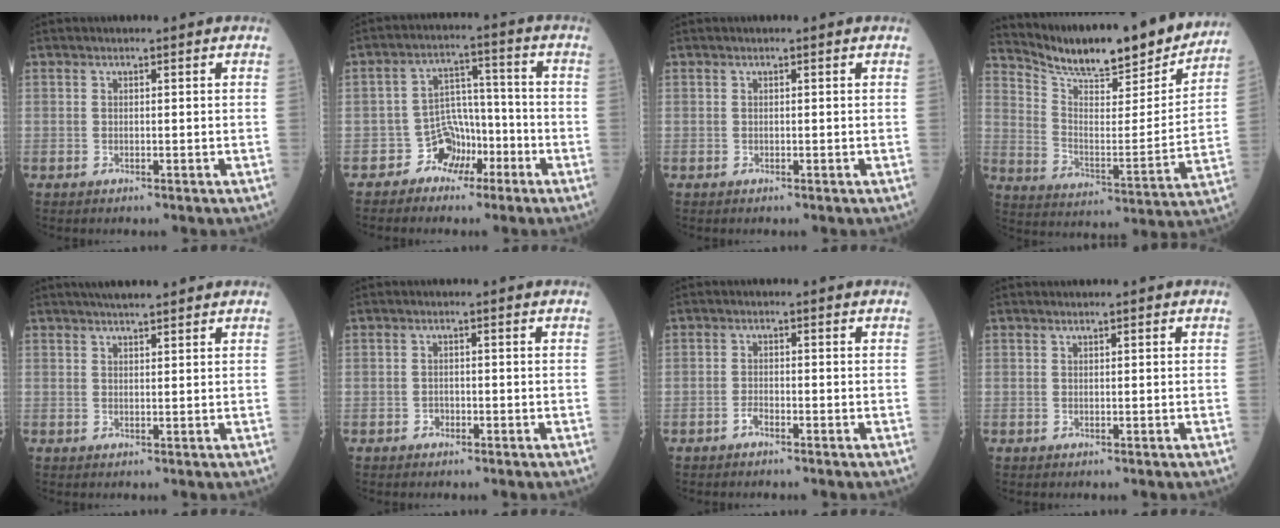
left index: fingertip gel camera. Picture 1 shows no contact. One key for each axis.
{"total": 5.8, "fx": -3.6, "fy": 4.4, "fz": 1.5, "tx": -0.021, "ty": 0.020, "tz": -0.059}
{"total": 0.0}
{"total": 21.1, "fx": 19.3, "fy": 2.7, "fz": 8.0, "tx": -0.139, "ty": -0.038, "tz": 0.281}
{"total": 6.1, "fx": 5.2, "fy": 0.7, "fz": 3.1, "tx": -0.044, "ty": 0.025, "tz": 0.077}
{"total": 0.8, "fx": -0.5, "fy": 0.6, "fz": 0.2, "tx": -0.002, "ty": 0.003, "tz": -0.011}
{"total": 1.0, "fx": -0.8, "fy": 0.2, "fz": 0.6, "tx": -0.012, "ty": 0.001, "tz": -0.017}
{"total": 0.7, "fx": 0.5, "fy": 0.1, "fz": 0.5, "tx": -0.012, "ty": 0.003, "tz": 0.009}